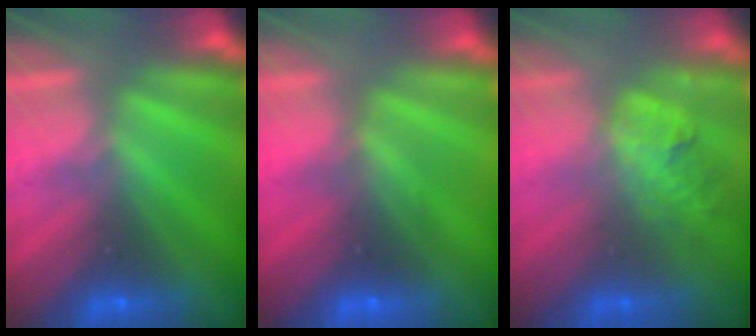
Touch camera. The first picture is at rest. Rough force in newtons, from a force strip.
{"total": 2.8}
{"total": 1.8}